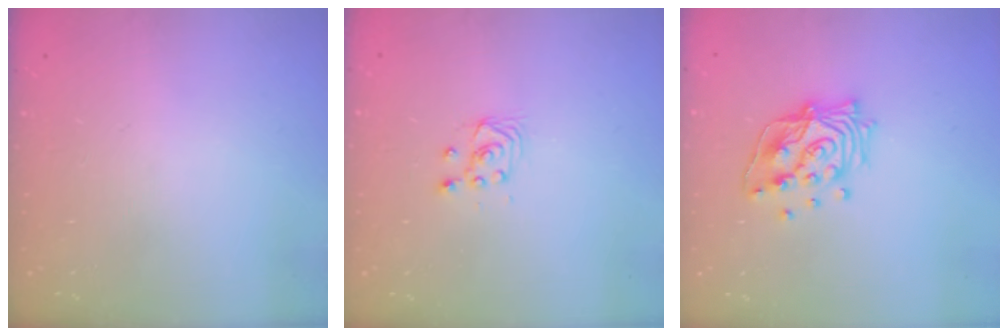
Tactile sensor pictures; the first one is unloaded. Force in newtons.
{"total": 3.1, "press": 2.8, "slide": 1.3}
{"total": 15.0, "press": 14.8, "slide": 1.9}